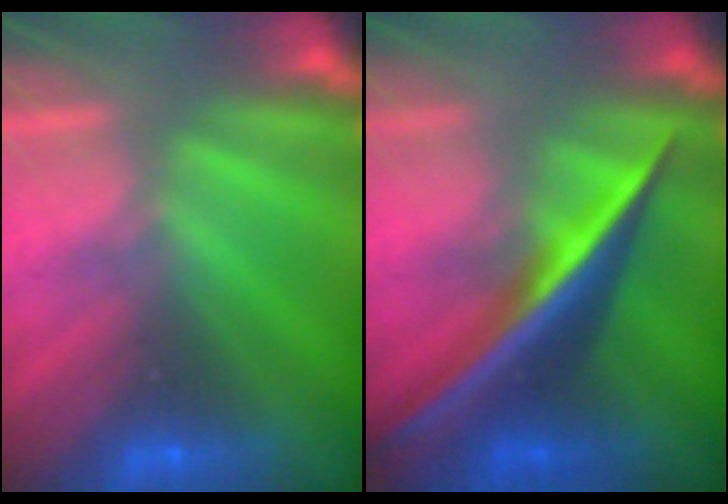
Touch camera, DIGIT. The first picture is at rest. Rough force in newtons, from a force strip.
{"total": 2.7}